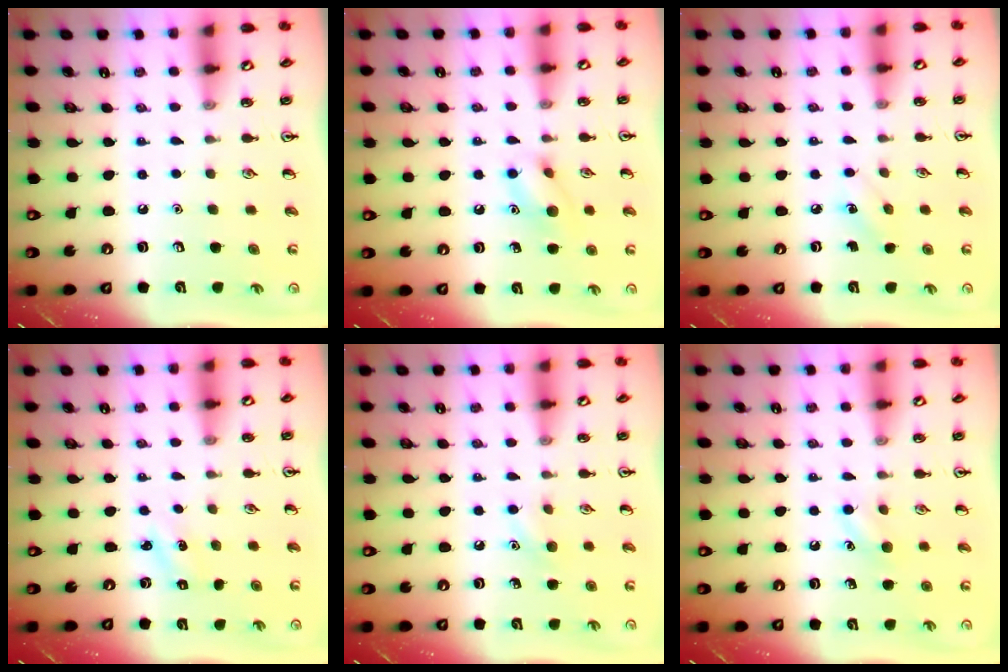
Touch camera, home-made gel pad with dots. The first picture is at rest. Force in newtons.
{"total": 8.9, "press": 8.9, "slide": 1.1}
{"total": 4.2, "press": 3.9, "slide": 1.5}
{"total": 1.4, "press": 1.3, "slide": 0.6}
{"total": 6.5, "press": 6.2, "slide": 1.9}
{"total": 6.9, "press": 6.7, "slide": 1.8}